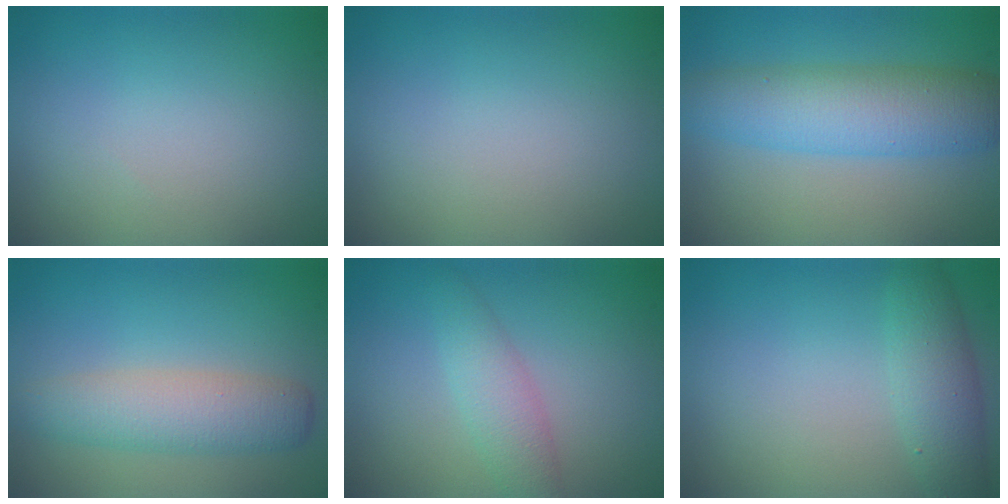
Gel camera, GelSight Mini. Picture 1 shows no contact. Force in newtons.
{"total": 0.0}
{"total": 6.1, "press": 6.1, "slide": 0.1}
{"total": 4.2, "press": 4.2, "slide": 0.1}
{"total": 2.9, "press": 2.9, "slide": 0.0}
{"total": 3.2, "press": 3.2, "slide": 0.1}